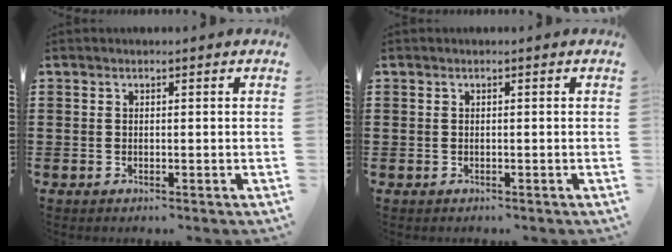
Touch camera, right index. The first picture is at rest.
{"total": 0.6, "force": [0.0, 0.6, 0.0], "torque": [-0.001, 0.005, -0.002]}